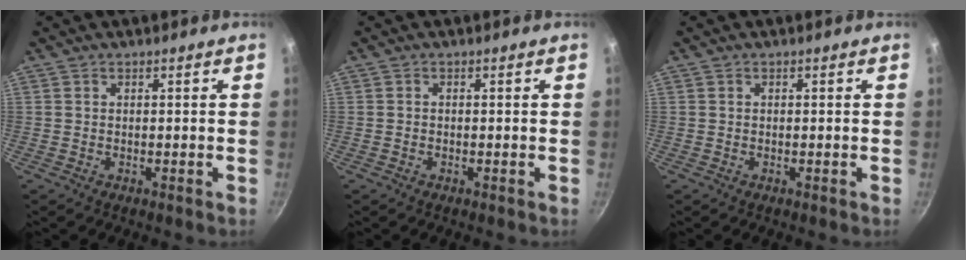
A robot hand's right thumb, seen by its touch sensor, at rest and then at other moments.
{"total": 0.0}
{"total": 0.0}